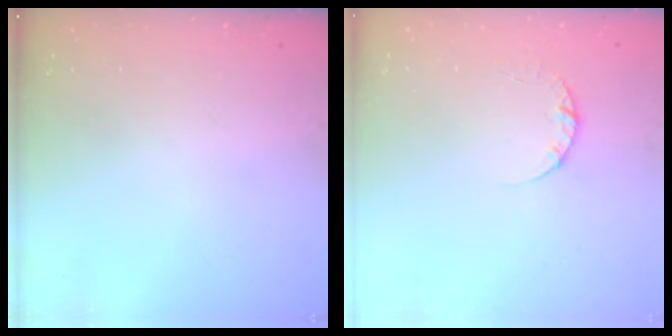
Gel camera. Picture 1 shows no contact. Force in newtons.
{"total": 2.4, "press": 2.3, "slide": 0.3}